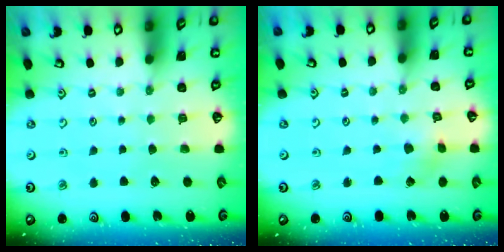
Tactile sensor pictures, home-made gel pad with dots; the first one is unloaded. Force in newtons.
{"total": 2.1, "press": 2.1, "slide": 0.2}